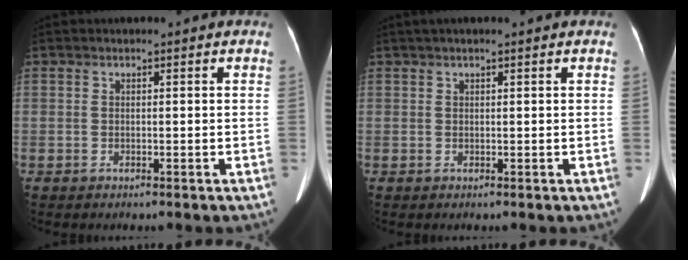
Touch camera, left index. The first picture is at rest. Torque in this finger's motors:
{"motor_torque": [0.24, -0.01, 0.09, 0.00]}